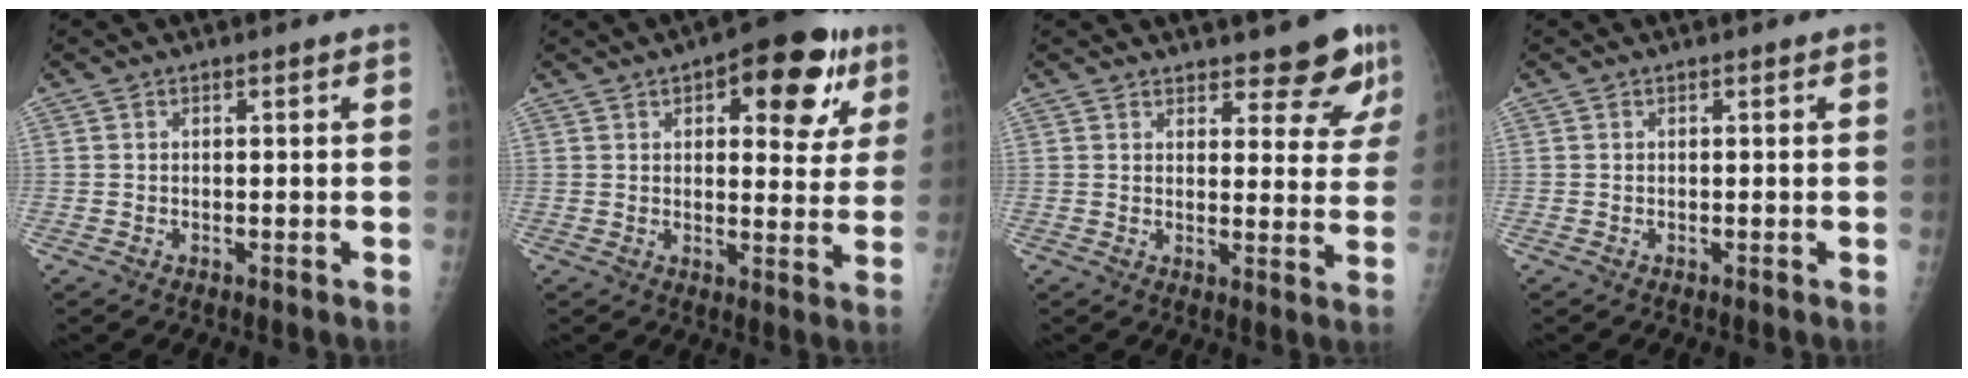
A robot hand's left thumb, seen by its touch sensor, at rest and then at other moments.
{"total": 15.7, "force": [7.2, 7.1, 12.0], "torque": [-0.103, -0.012, 0.088]}
{"total": 9.1, "force": [7.3, 3.2, 4.3], "torque": [-0.019, -0.047, 0.083]}
{"total": 0.0}